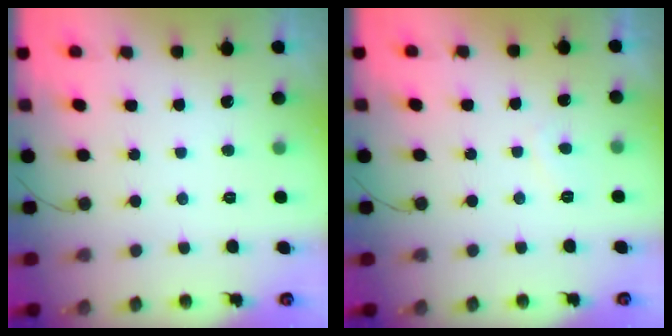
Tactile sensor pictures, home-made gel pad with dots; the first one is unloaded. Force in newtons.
{"total": 0.8, "press": 0.5, "slide": 0.6}